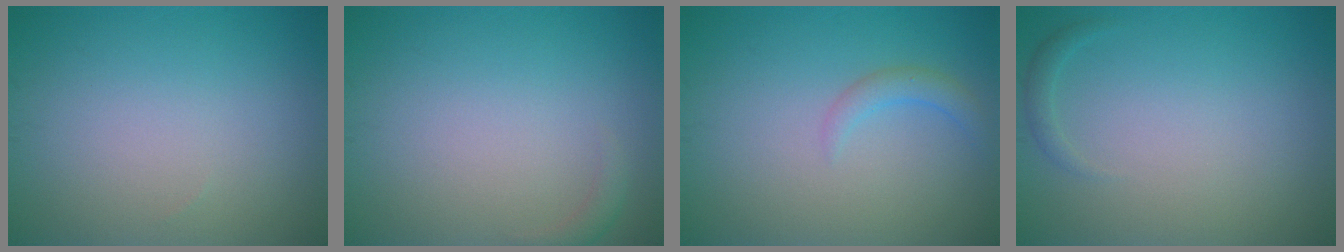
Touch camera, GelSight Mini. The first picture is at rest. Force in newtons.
{"total": 1.0, "press": 1.0, "slide": 0.2}
{"total": 1.5, "press": 1.5, "slide": 0.2}
{"total": 0.8, "press": 0.8, "slide": 0.1}